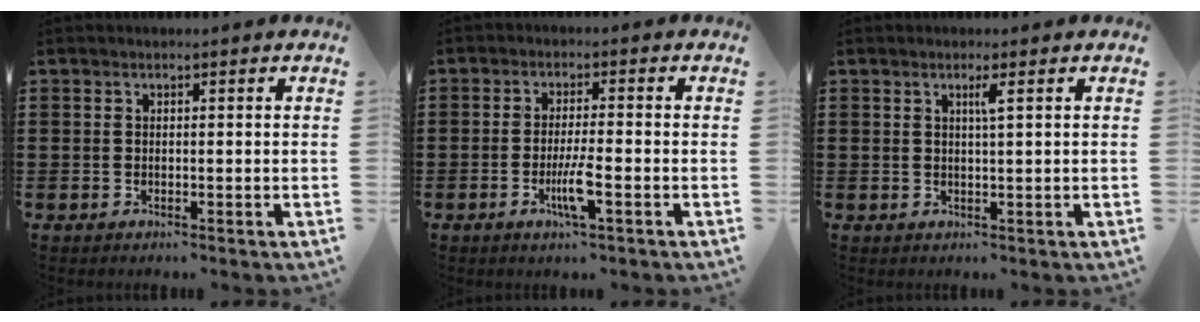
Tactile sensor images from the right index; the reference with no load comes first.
{"total": 4.8, "force": [-1.9, 0.4, 4.4], "torque": [-0.088, -0.012, -0.036]}
{"total": 1.6, "force": [0.6, -0.2, 1.4], "torque": [-0.027, -0.002, 0.007]}